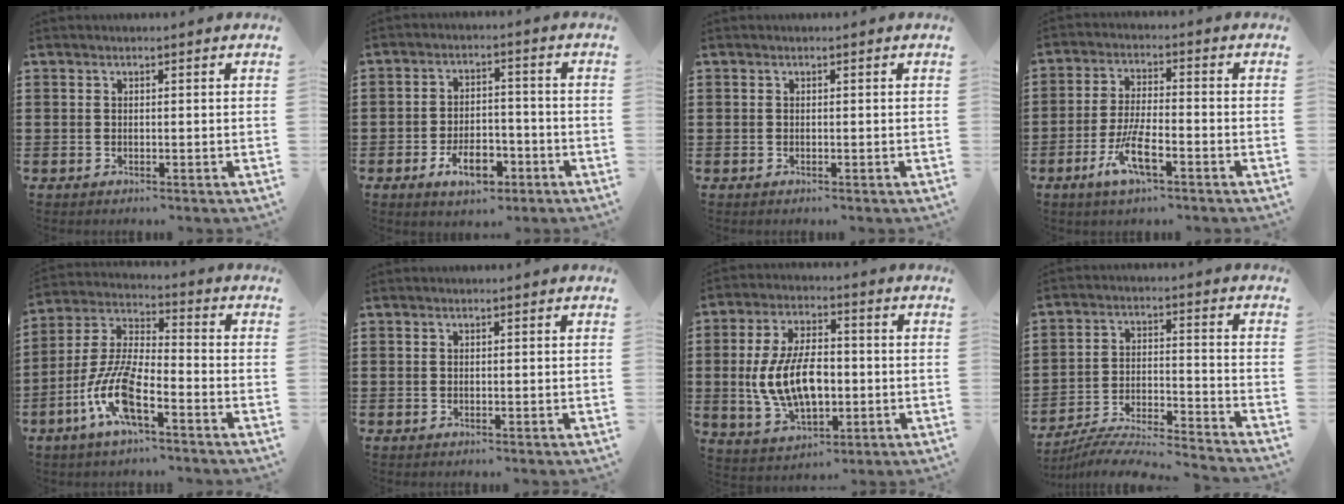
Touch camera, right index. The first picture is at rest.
{"total": 7.2, "force": [-3.8, 3.4, 5.1], "torque": [-0.086, 0.006, -0.068]}
{"total": 0.0}
{"total": 7.0, "force": [-3.4, 1.5, 5.9], "torque": [-0.136, -0.015, -0.067]}
{"total": 10.2, "force": [-5.2, 3.0, 8.3], "torque": [-0.200, -0.010, -0.101]}
{"total": 0.0}
{"total": 10.7, "force": [-1.0, 6.0, 8.8], "torque": [-0.183, 0.005, -0.020]}
{"total": 6.6, "force": [-6.3, 0.1, 1.8], "torque": [-0.035, -0.005, -0.127]}